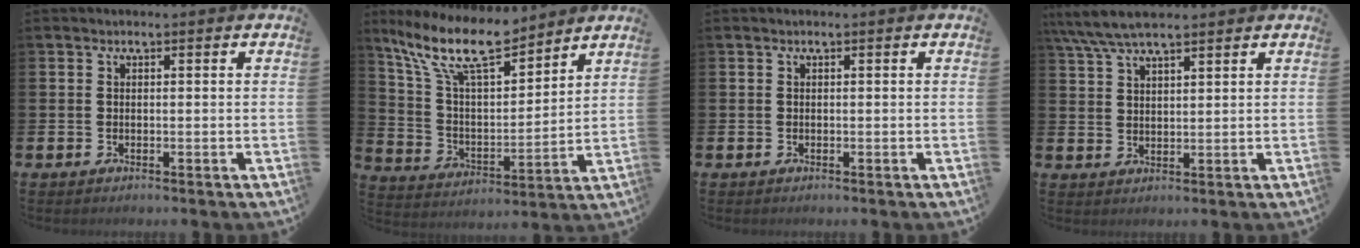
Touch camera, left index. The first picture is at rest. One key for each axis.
{"total": 12.6, "fx": 10.5, "fy": 3.1, "fz": 6.2, "tx": -0.153, "ty": -0.050, "tz": 0.188}
{"total": 0.0}
{"total": 6.4, "fx": 5.6, "fy": 1.4, "fz": 2.9, "tx": -0.068, "ty": -0.013, "tz": 0.102}